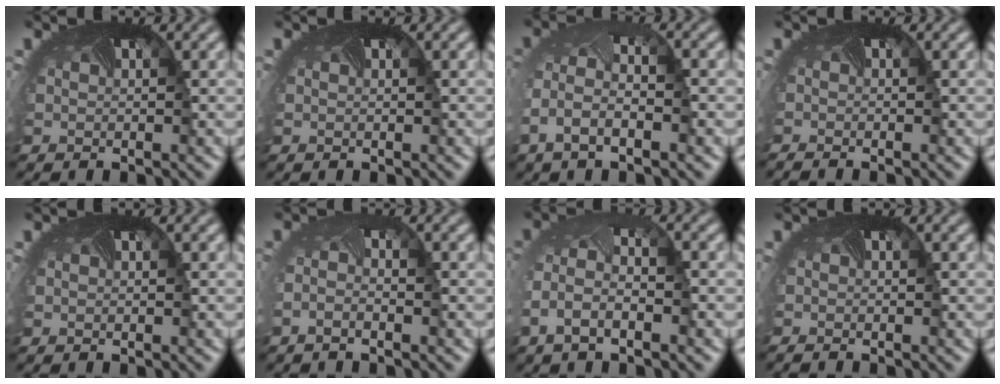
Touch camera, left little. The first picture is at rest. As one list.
[{"total": 0.0}, {"total": 4.6, "force": [-1.7, 2.3, 3.7], "torque": [-0.096, -0.006, -0.038]}, {"total": 1.2, "force": [-1.1, 0.0, 0.5], "torque": [-0.008, -0.014, -0.016]}, {"total": 0.0}, {"total": 1.0, "force": [-0.9, -0.1, 0.5], "torque": [-0.024, -0.009, -0.021]}, {"total": 4.1, "force": [-1.7, 2.0, 3.1], "torque": [-0.084, -0.006, -0.039]}, {"total": 0.9, "force": [-0.8, 0.0, 0.3], "torque": [-0.007, -0.013, -0.012]}]